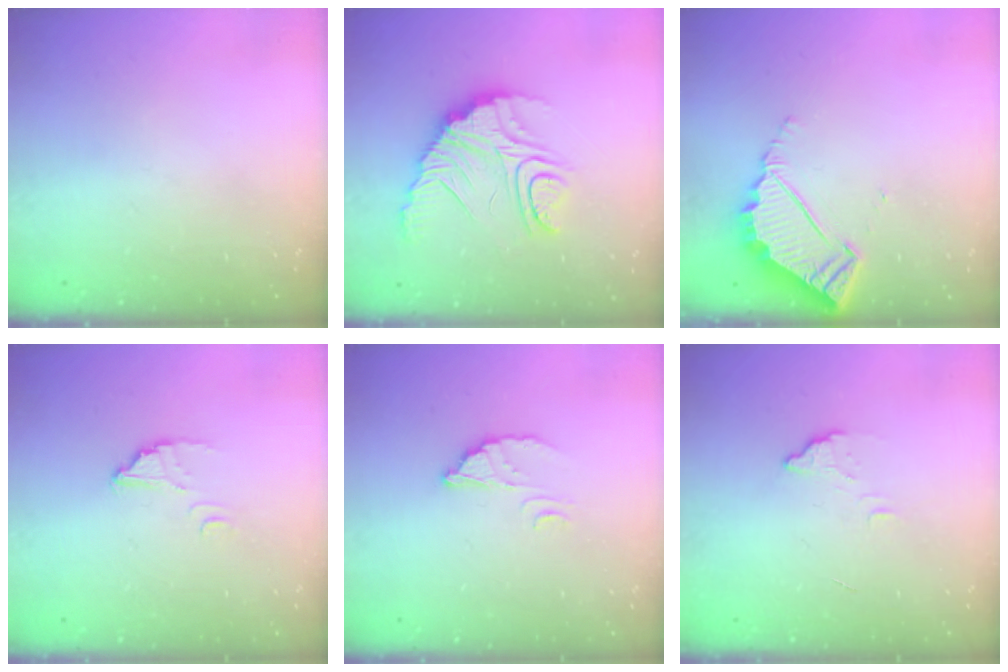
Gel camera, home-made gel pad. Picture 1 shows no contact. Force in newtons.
{"total": 16.2, "press": 16.2, "slide": 1.4}
{"total": 5.3, "press": 5.3, "slide": 0.2}
{"total": 3.7, "press": 3.7, "slide": 0.3}
{"total": 3.3, "press": 3.2, "slide": 0.3}
{"total": 2.8, "press": 2.8, "slide": 0.2}